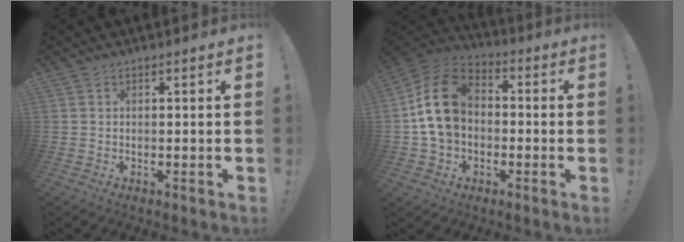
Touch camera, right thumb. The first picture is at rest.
{"total": 16.5, "force": [2.0, 12.4, 10.7], "torque": [-0.176, 0.017, 0.041]}